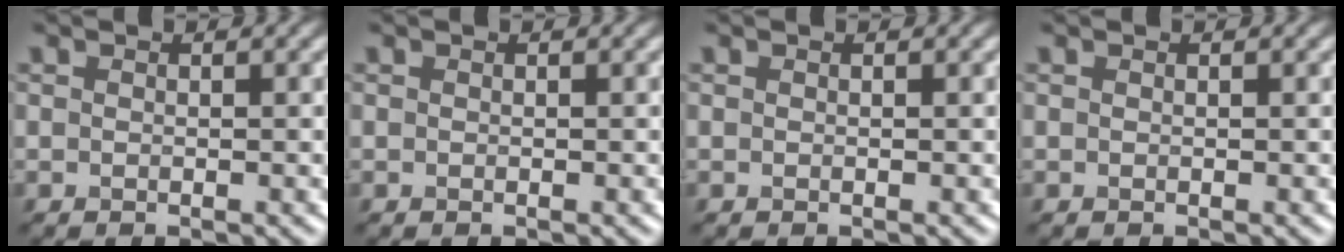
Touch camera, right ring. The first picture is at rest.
{"total": 0.0}
{"total": 0.0}
{"total": 0.0}